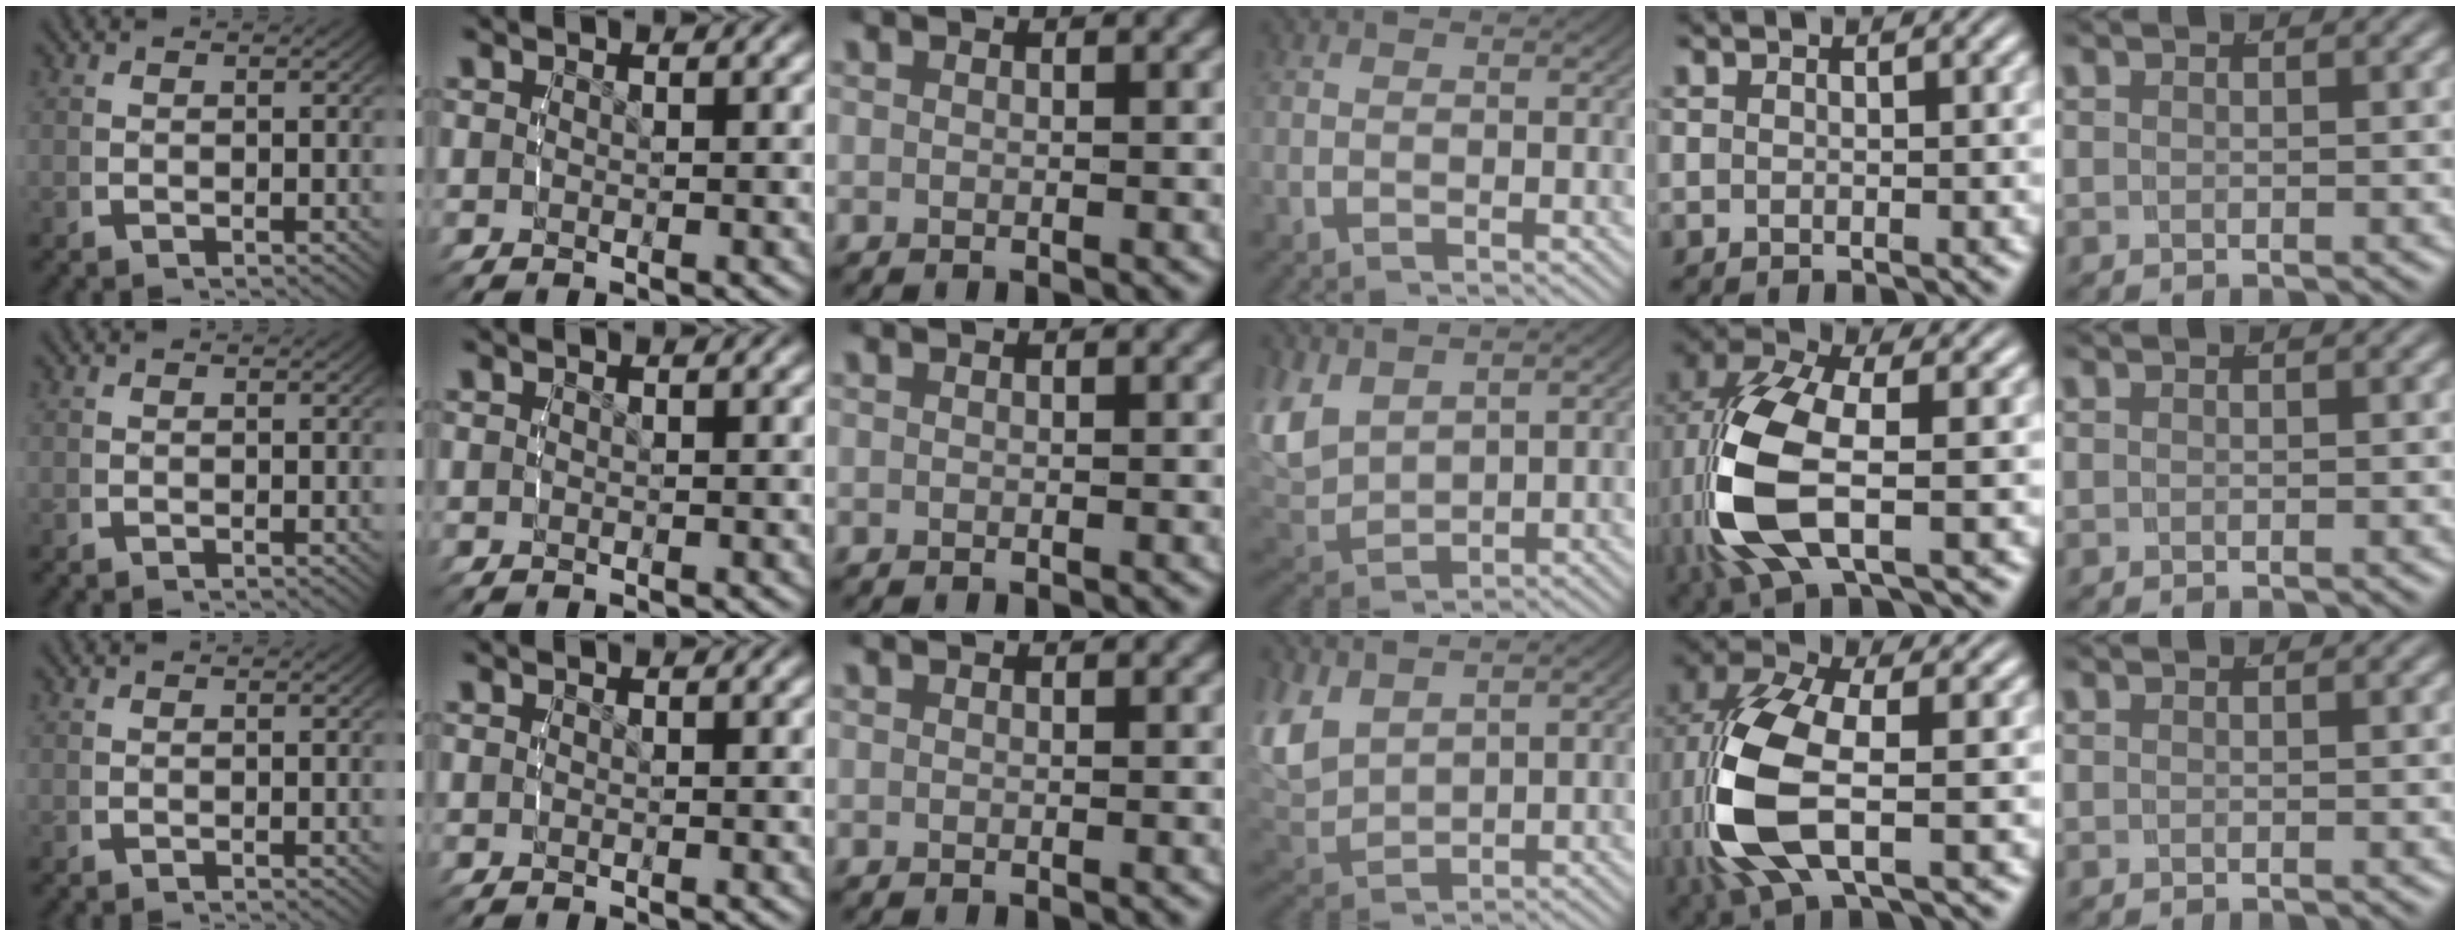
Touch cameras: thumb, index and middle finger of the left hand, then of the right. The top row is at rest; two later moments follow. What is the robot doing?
{"motion": "lift_and_place", "object": "pen"}